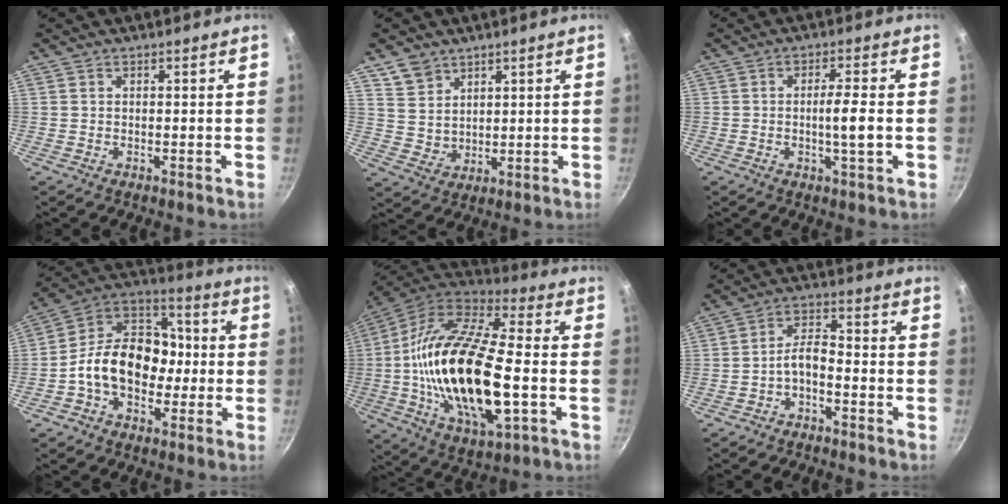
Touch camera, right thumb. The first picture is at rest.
{"total": 6.3, "force": [4.0, 4.7, 1.5], "torque": [-0.005, -0.008, 0.087]}
{"total": 5.0, "force": [-0.8, 0.4, 4.9], "torque": [-0.088, 0.007, -0.013]}
{"total": 17.1, "force": [-2.5, 12.5, 11.3], "torque": [-0.137, 0.053, -0.063]}
{"total": 27.5, "force": [-3.0, 11.2, 24.9], "torque": [-0.484, 0.017, -0.066]}
{"total": 4.9, "force": [-2.6, 2.1, 3.5], "torque": [-0.064, 0.039, -0.051]}